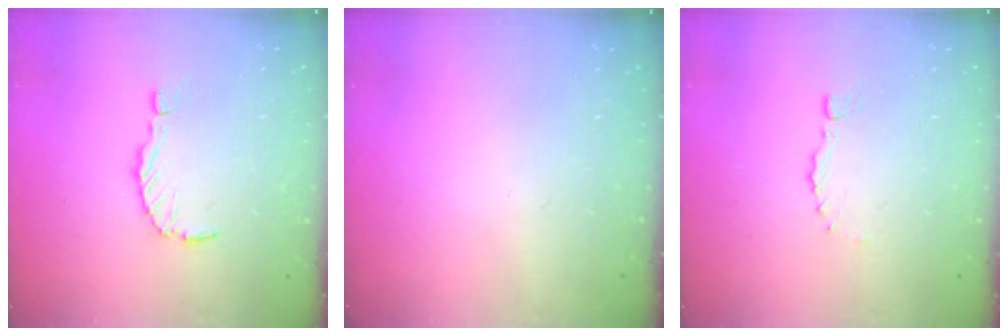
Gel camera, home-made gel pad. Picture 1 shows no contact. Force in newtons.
{"total": 0.0}
{"total": 0.0}